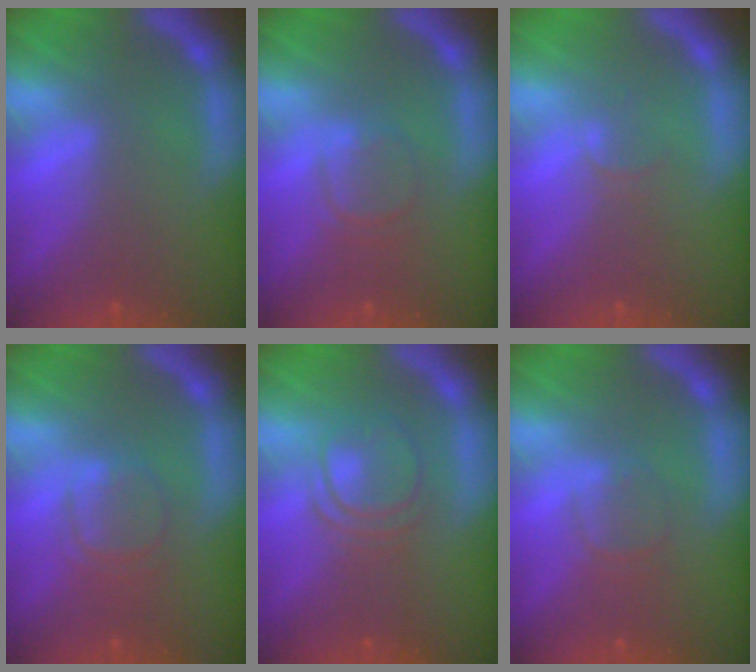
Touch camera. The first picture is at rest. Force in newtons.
{"total": 2.4}
{"total": 1.0}
{"total": 3.0}
{"total": 4.0}
{"total": 1.9}